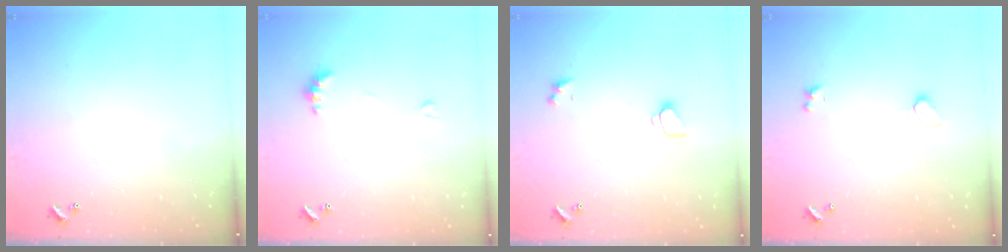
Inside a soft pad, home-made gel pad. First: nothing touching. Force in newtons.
{"total": 3.2, "press": 3.1, "slide": 0.8}
{"total": 1.6, "press": 1.5, "slide": 0.4}
{"total": 0.9, "press": 0.8, "slide": 0.4}